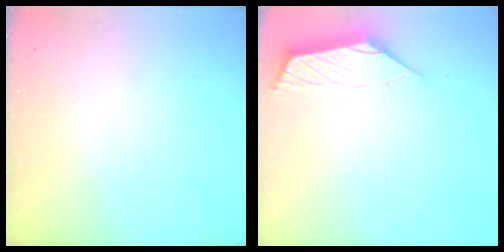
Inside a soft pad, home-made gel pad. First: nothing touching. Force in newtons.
{"total": 2.9, "press": 2.8, "slide": 0.5}